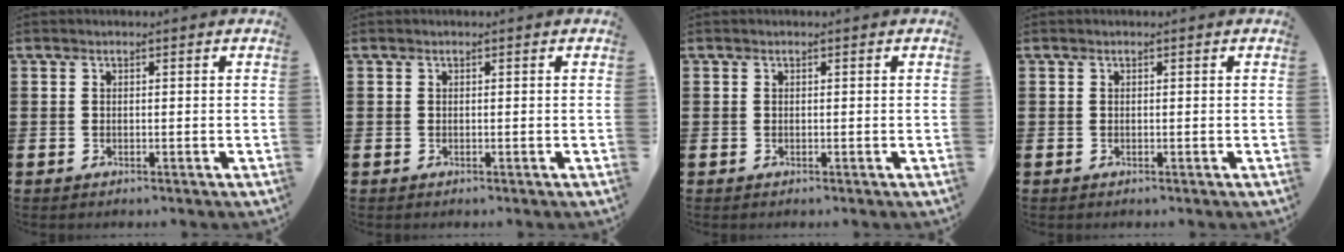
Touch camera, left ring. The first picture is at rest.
{"total": 0.0}
{"total": 0.0}
{"total": 0.0}